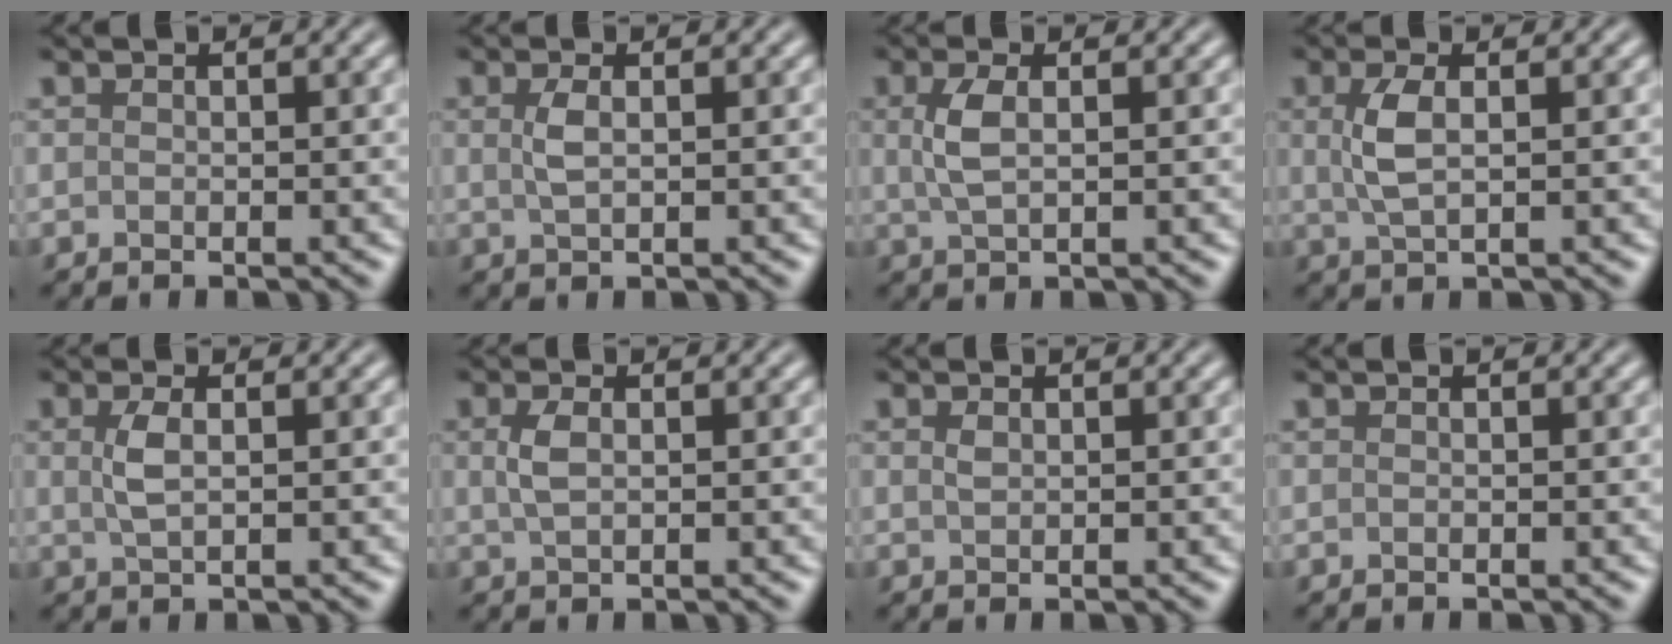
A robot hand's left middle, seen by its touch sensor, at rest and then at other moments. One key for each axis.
{"total": 1.5, "fx": 0.4, "fy": 0.6, "fz": 1.4, "tx": -0.033, "ty": 0.001, "tz": 0.008}
{"total": 2.5, "fx": 0.5, "fy": 1.0, "fz": 2.2, "tx": -0.052, "ty": 0.002, "tz": 0.011}
{"total": 2.8, "fx": 0.5, "fy": 1.1, "fz": 2.5, "tx": -0.060, "ty": 0.001, "tz": 0.011}
{"total": 2.0, "fx": 0.4, "fy": 0.8, "fz": 1.8, "tx": -0.042, "ty": 0.002, "tz": 0.009}
{"total": 1.8, "fx": 0.4, "fy": 0.9, "fz": 1.5, "tx": -0.037, "ty": 0.000, "tz": 0.009}
{"total": 0.7, "fx": 0.3, "fy": 0.4, "fz": 0.4, "tx": -0.013, "ty": 0.000, "tz": 0.008}
{"total": 0.0}